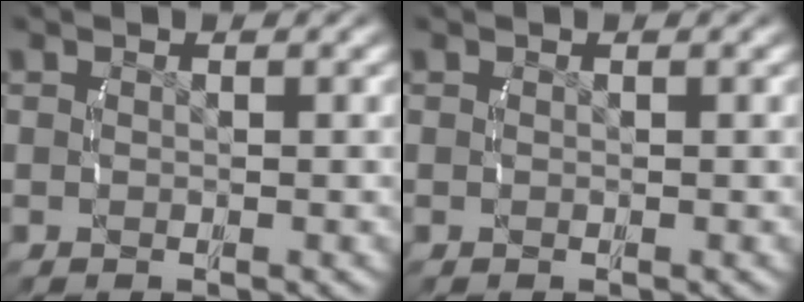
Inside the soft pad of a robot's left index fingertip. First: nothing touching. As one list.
[{"total": 0.0}]